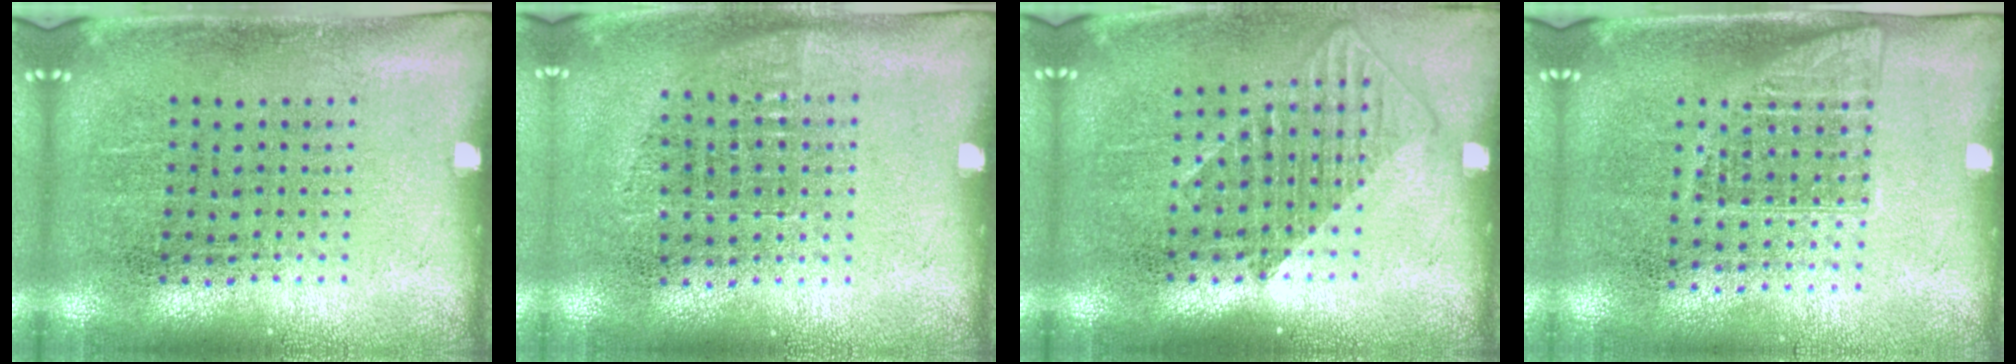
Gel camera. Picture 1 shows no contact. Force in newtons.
{"total": 0.6, "press": 0.5, "slide": 0.3}
{"total": 1.2, "press": 1.0, "slide": 0.6}
{"total": 1.0, "press": 0.9, "slide": 0.5}